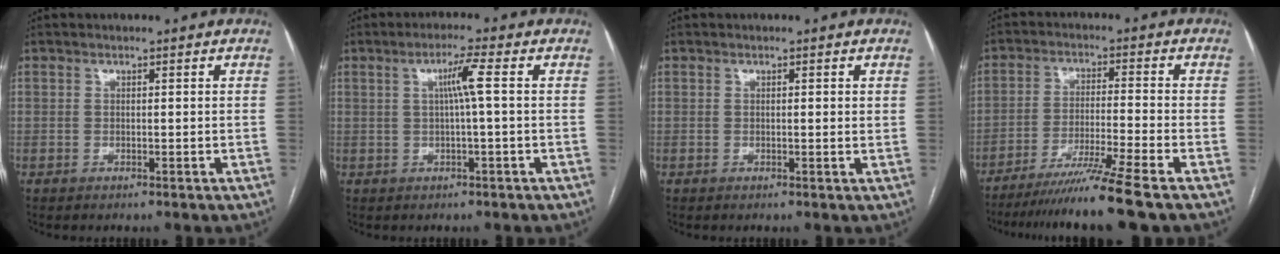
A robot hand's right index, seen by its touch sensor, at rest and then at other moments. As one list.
[{"total": 4.0, "force": [0.6, -0.7, 3.9], "torque": [-0.071, 0.007, 0.012]}, {"total": 0.9, "force": [0.3, 0.1, 0.9], "torque": [-0.015, 0.000, 0.003]}, {"total": 11.2, "force": [-8.7, -2.8, 6.5], "torque": [-0.101, -0.040, -0.144]}]